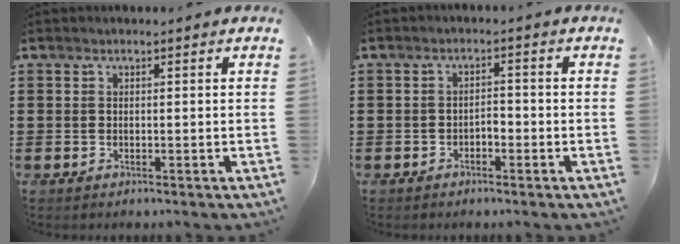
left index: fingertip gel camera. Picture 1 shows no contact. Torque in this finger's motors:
{"motor_torque": [-0.08, 0.00, 0.12, 0.03]}